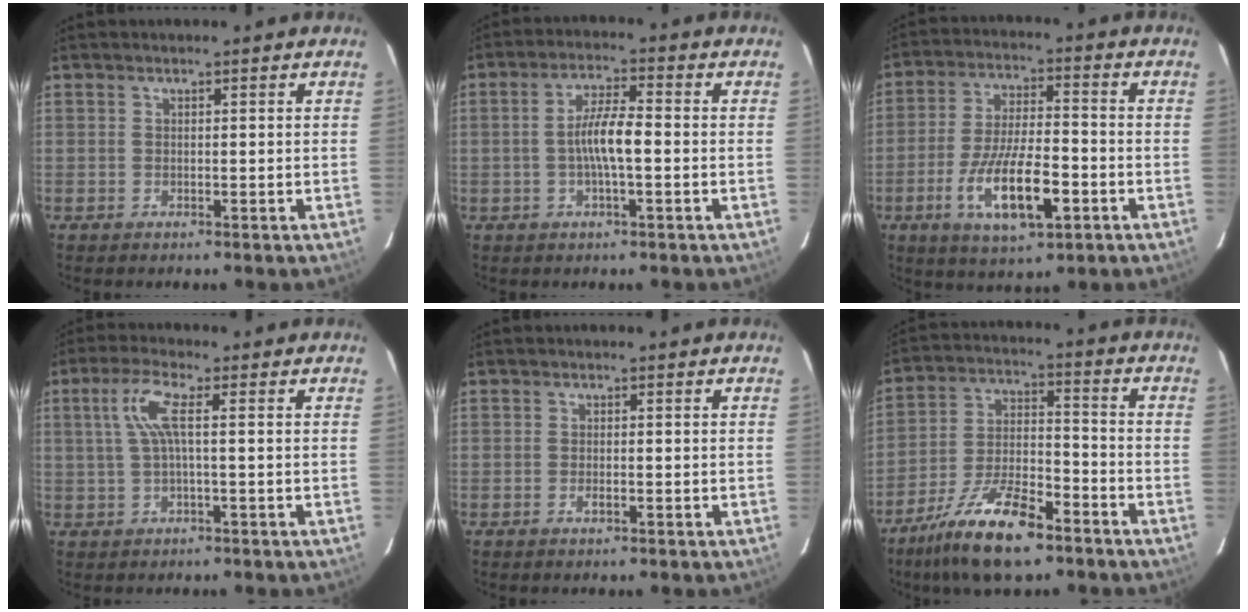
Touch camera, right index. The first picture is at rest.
{"total": 6.2, "force": [-1.0, 0.9, 6.0], "torque": [-0.113, 0.007, -0.019]}
{"total": 13.8, "force": [-5.4, 4.3, 11.9], "torque": [-0.240, -0.017, -0.090]}
{"total": 5.3, "force": [0.6, 0.5, 5.3], "torque": [-0.108, 0.006, 0.018]}
{"total": 1.2, "force": [-0.5, 0.5, 1.0], "torque": [-0.020, -0.002, -0.008]}
{"total": 15.6, "force": [-10.8, 5.0, 10.1], "torque": [-0.208, -0.014, -0.197]}